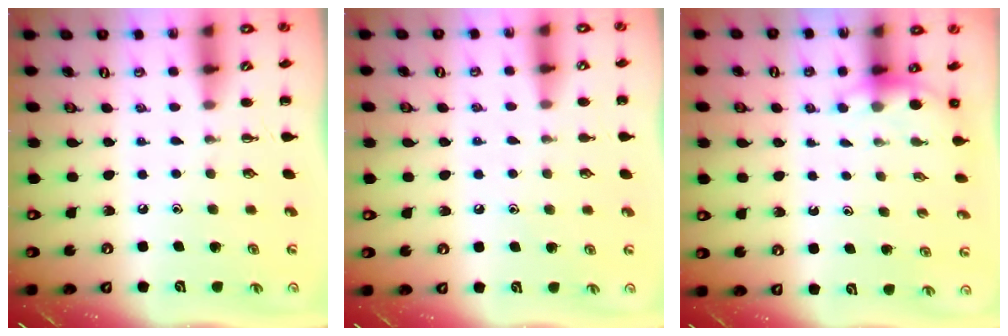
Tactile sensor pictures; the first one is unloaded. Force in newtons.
{"total": 6.2, "press": 5.9, "slide": 2.0}
{"total": 3.9, "press": 3.7, "slide": 1.3}